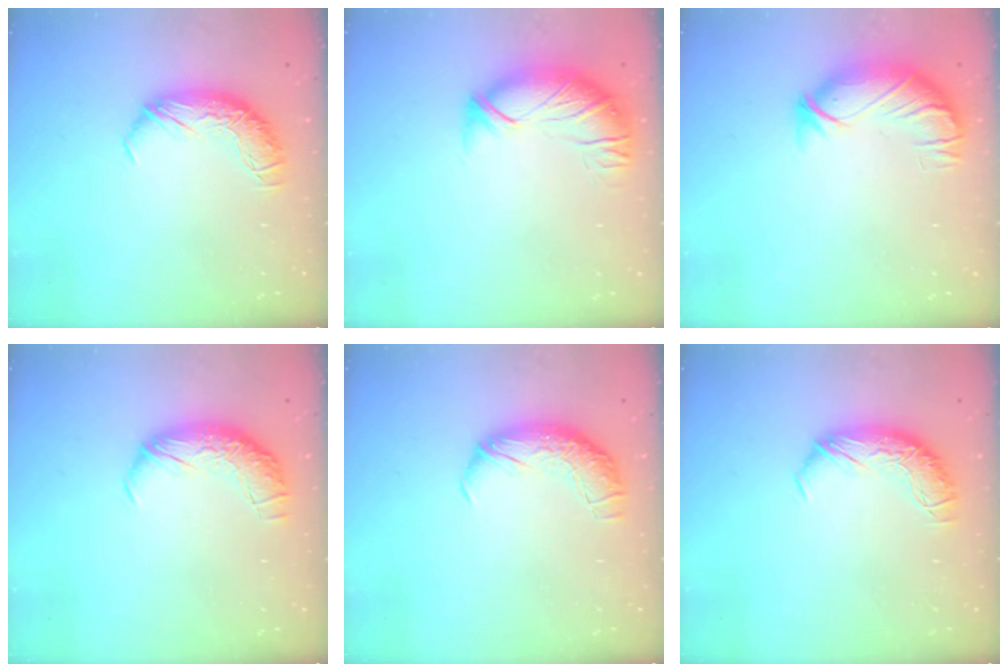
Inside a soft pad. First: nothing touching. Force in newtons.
{"total": 3.0, "press": 1.5, "slide": 2.6}
{"total": 3.6, "press": 2.1, "slide": 3.0}
{"total": 2.3, "press": 0.9, "slide": 2.1}
{"total": 2.5, "press": 1.3, "slide": 2.2}
{"total": 0.0}